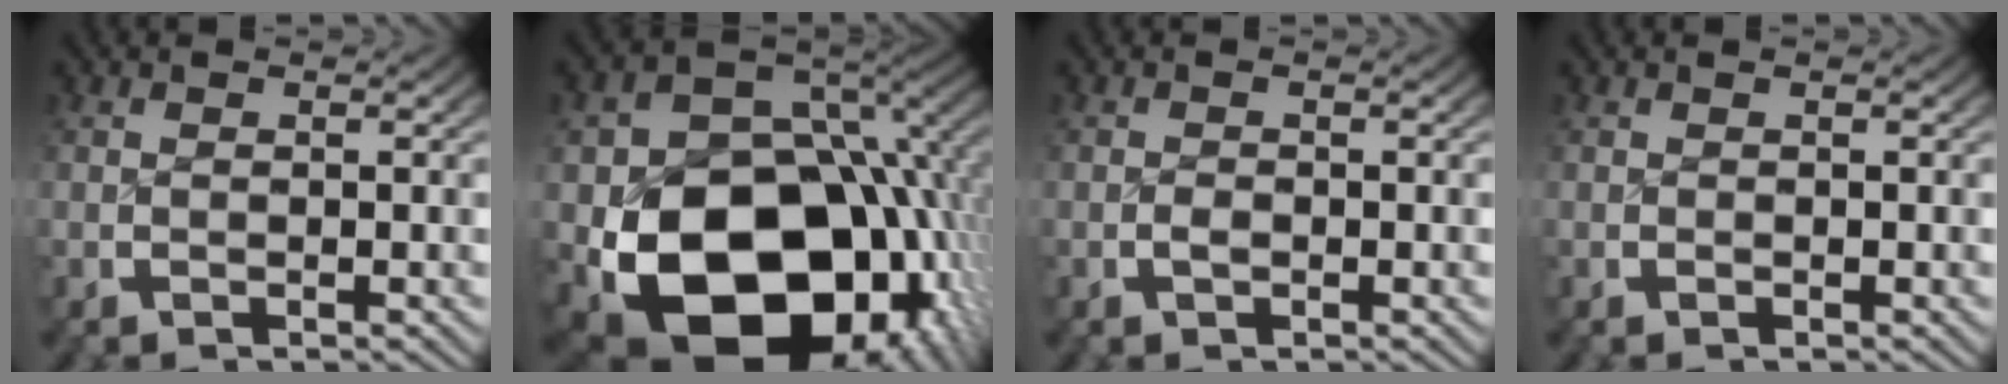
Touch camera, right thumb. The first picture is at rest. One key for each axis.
{"total": 22.8, "fx": -5.5, "fy": 15.0, "fz": 16.3, "tx": -0.289, "ty": -0.092, "tz": -0.041}
{"total": 0.6, "fx": -0.4, "fy": 0.4, "fz": 0.2, "tx": -0.006, "ty": -0.005, "tz": -0.005}
{"total": 0.0}